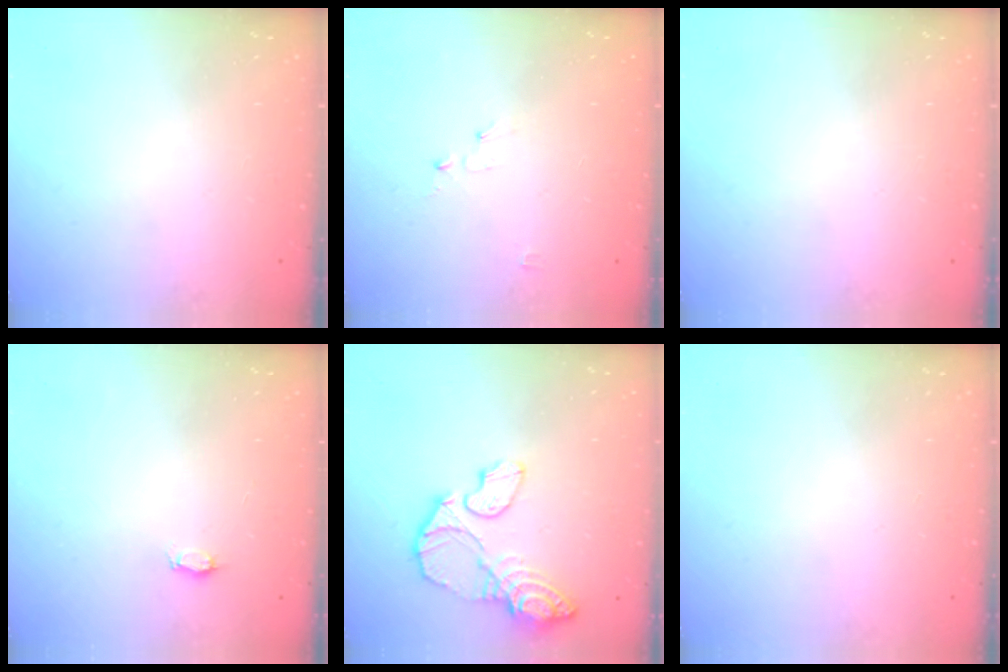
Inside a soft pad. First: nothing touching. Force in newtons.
{"total": 2.5, "press": 2.5, "slide": 0.3}
{"total": 0.0}
{"total": 2.3, "press": 2.3, "slide": 0.3}
{"total": 11.9, "press": 11.9, "slide": 1.0}
{"total": 0.0}